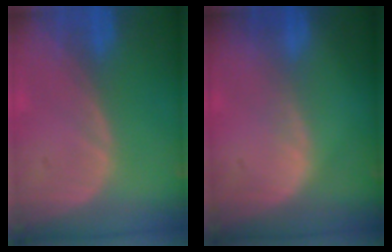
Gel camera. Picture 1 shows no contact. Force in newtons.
{"total": 0.9, "press": 0.9, "slide": 0.1}